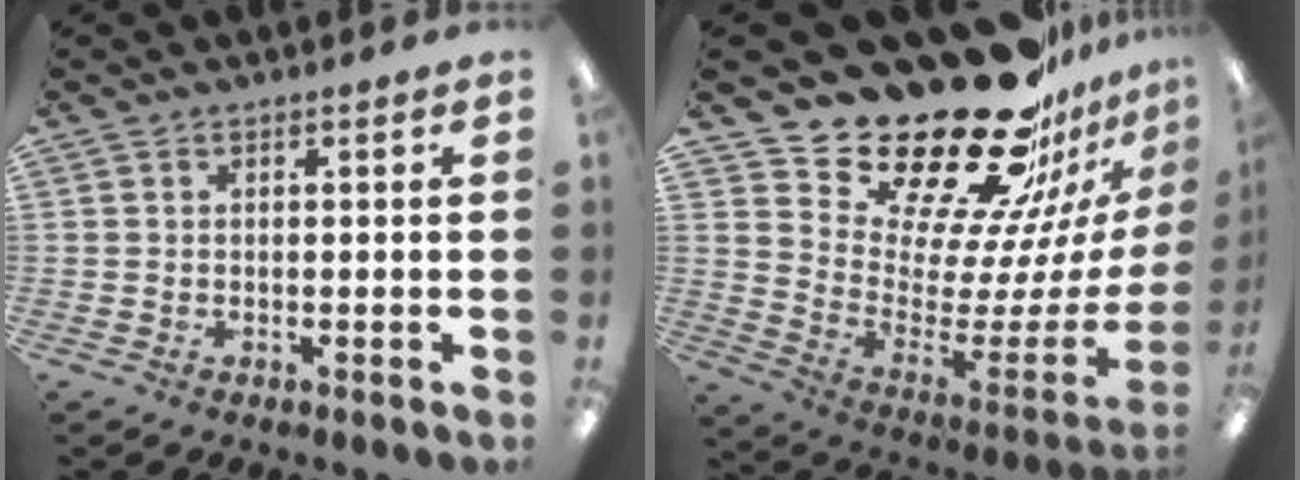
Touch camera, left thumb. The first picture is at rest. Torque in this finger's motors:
{"motor_torque": [1.49, 1.39, 1.56, -1.21, 0.18]}